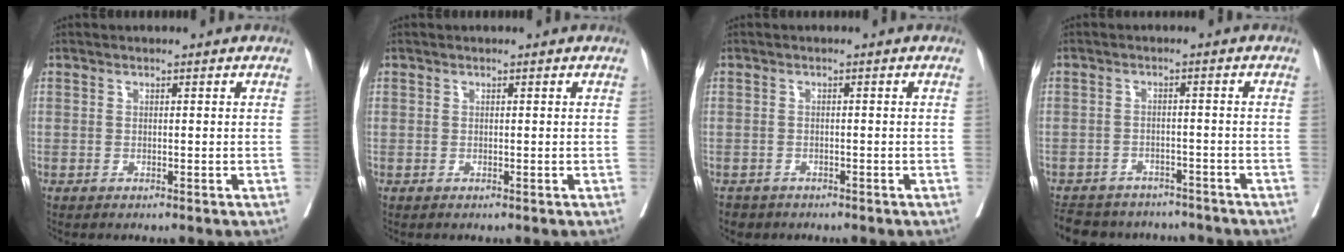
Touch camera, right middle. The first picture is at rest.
{"total": 0.0}
{"total": 3.0, "force": [-2.5, 1.7, 0.3], "torque": [-0.011, -0.001, -0.039]}
{"total": 14.2, "force": [-12.5, 5.4, 4.0], "torque": [-0.098, 0.006, -0.161]}